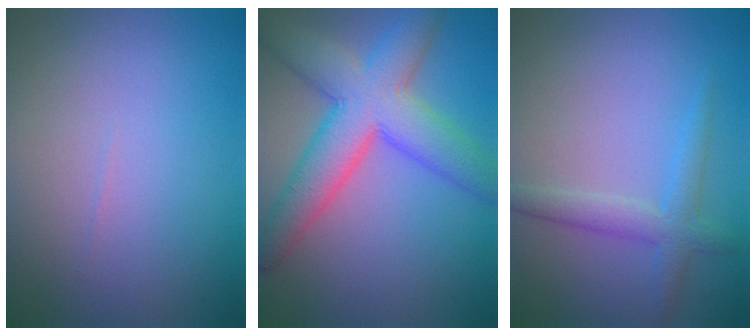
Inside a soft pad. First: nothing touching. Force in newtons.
{"total": 8.4, "press": 8.4, "slide": 0.4}
{"total": 2.8, "press": 2.8, "slide": 0.1}